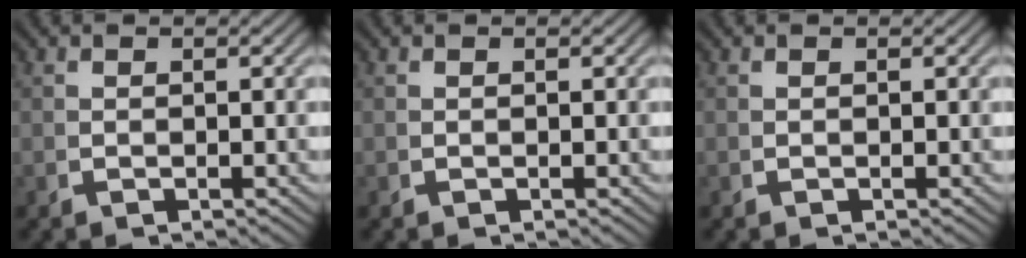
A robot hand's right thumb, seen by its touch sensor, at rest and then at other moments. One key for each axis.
{"total": 0.0}
{"total": 0.0}